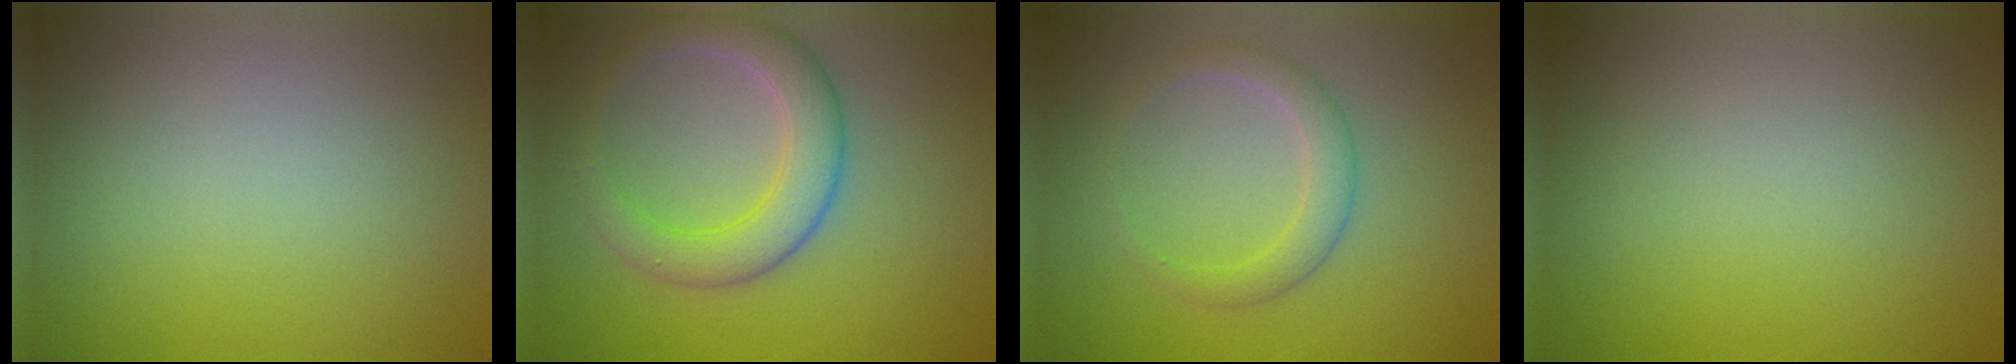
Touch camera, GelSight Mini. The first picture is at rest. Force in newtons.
{"total": 4.8, "press": 4.8, "slide": 0.2}
{"total": 2.3, "press": 2.3, "slide": 0.1}
{"total": 0.0}